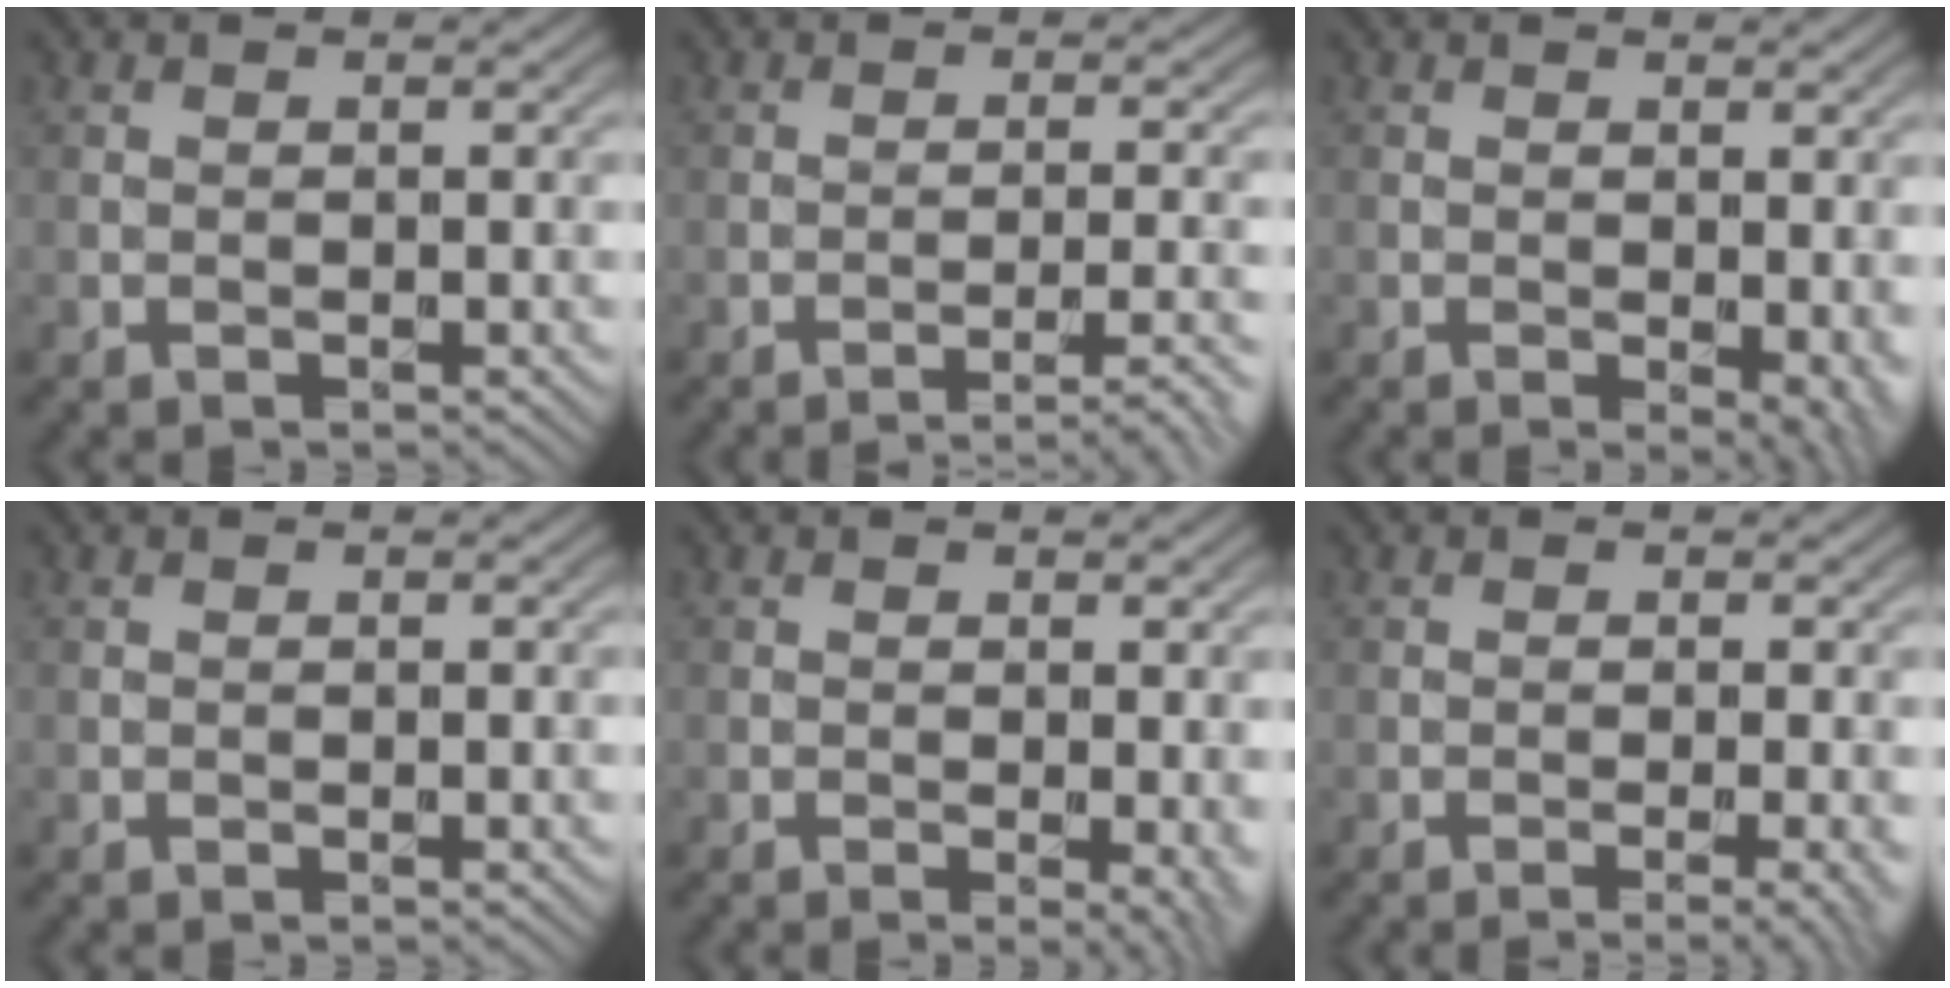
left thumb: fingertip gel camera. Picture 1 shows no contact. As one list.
[{"total": 4.5, "force": [-3.0, 0.6, 3.3], "torque": [-0.048, 0.012, -0.054]}, {"total": 3.6, "force": [-0.7, 1.5, 3.2], "torque": [-0.036, -0.009, -0.006]}, {"total": 0.0}, {"total": 2.7, "force": [-0.3, 0.7, 2.6], "torque": [-0.033, -0.006, -0.006]}, {"total": 2.9, "force": [-1.0, 0.5, 2.7], "torque": [-0.036, 0.001, -0.019]}]